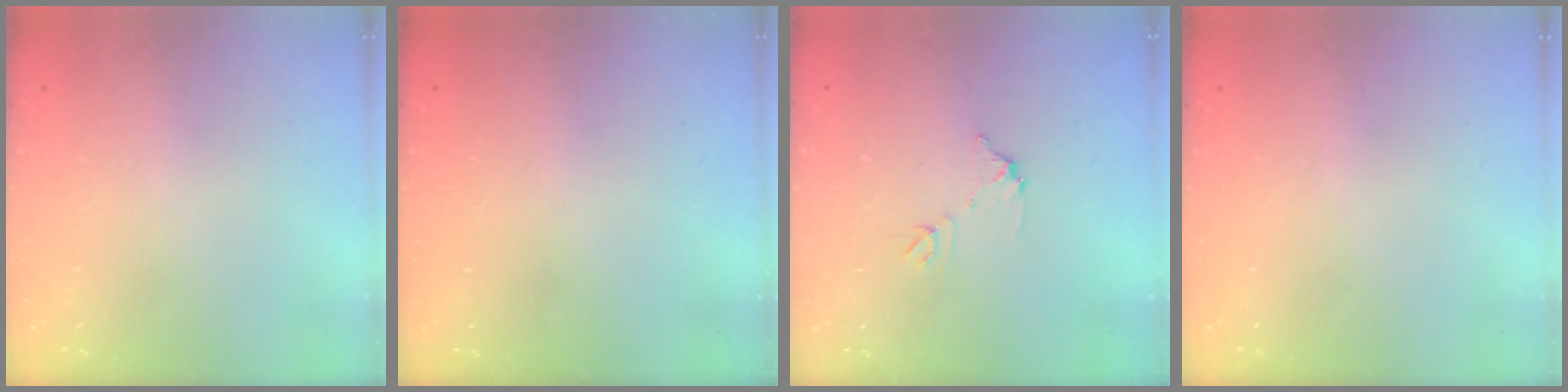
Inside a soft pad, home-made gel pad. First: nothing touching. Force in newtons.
{"total": 3.7, "press": 3.7, "slide": 0.0}
{"total": 6.5, "press": 6.5, "slide": 0.4}
{"total": 0.0}